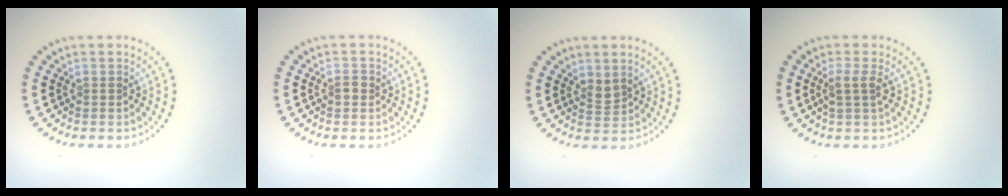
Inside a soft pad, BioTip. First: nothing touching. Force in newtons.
{"total": 1.1, "press": 1.1, "slide": 0.1}
{"total": 1.5, "press": 1.1, "slide": 0.9}
{"total": 1.7, "press": 1.4, "slide": 0.9}